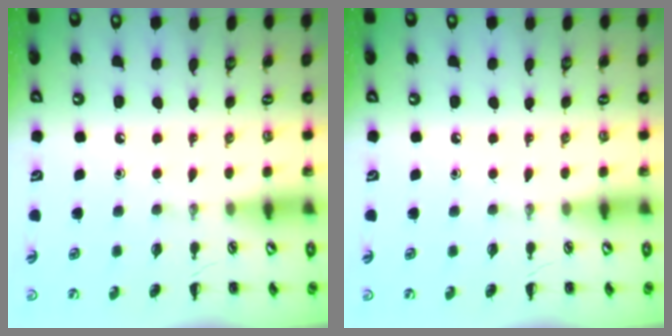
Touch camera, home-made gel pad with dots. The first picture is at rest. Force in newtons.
{"total": 0.0}